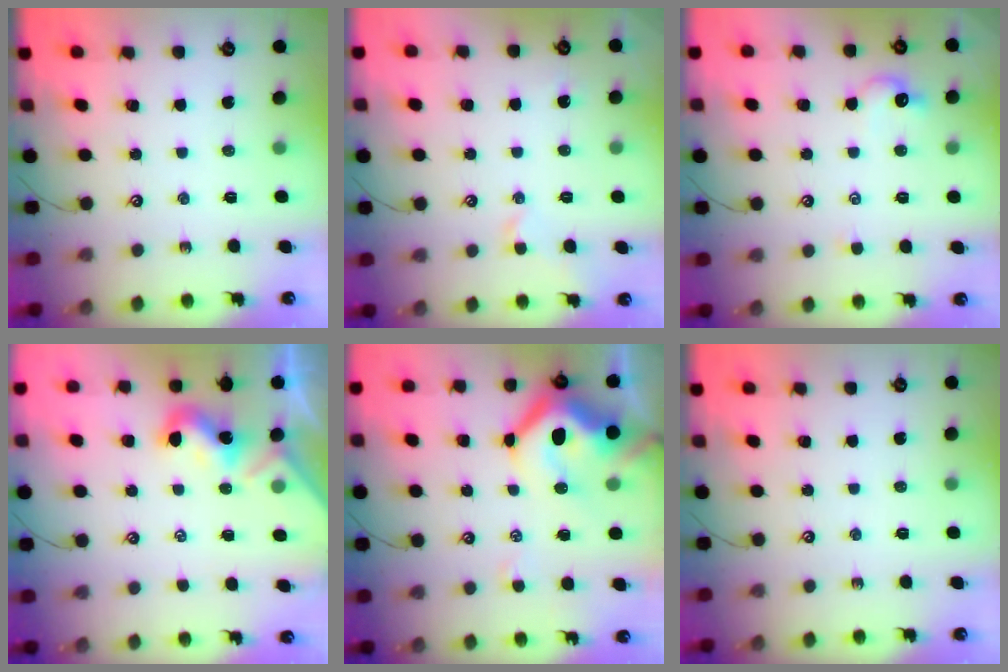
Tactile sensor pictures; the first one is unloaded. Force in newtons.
{"total": 0.9, "press": 0.8, "slide": 0.3}
{"total": 1.9, "press": 1.8, "slide": 0.6}
{"total": 2.0, "press": 1.9, "slide": 0.5}
{"total": 15.8, "press": 15.5, "slide": 2.5}
{"total": 0.0}